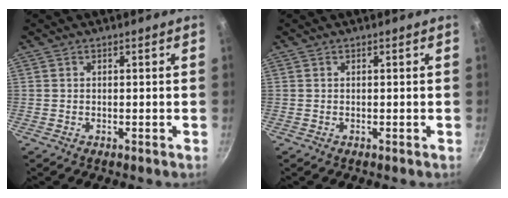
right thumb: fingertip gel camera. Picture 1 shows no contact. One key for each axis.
{"total": 0.0}